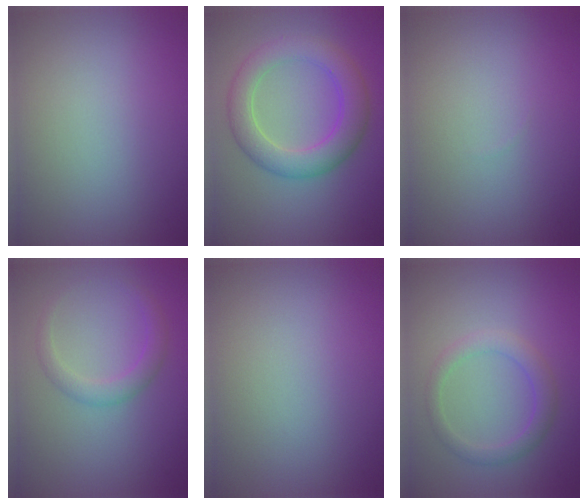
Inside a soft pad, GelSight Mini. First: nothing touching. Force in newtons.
{"total": 5.2, "press": 5.2, "slide": 0.2}
{"total": 0.0}
{"total": 2.0, "press": 2.0, "slide": 0.1}
{"total": 0.0}
{"total": 2.3, "press": 2.3, "slide": 0.1}